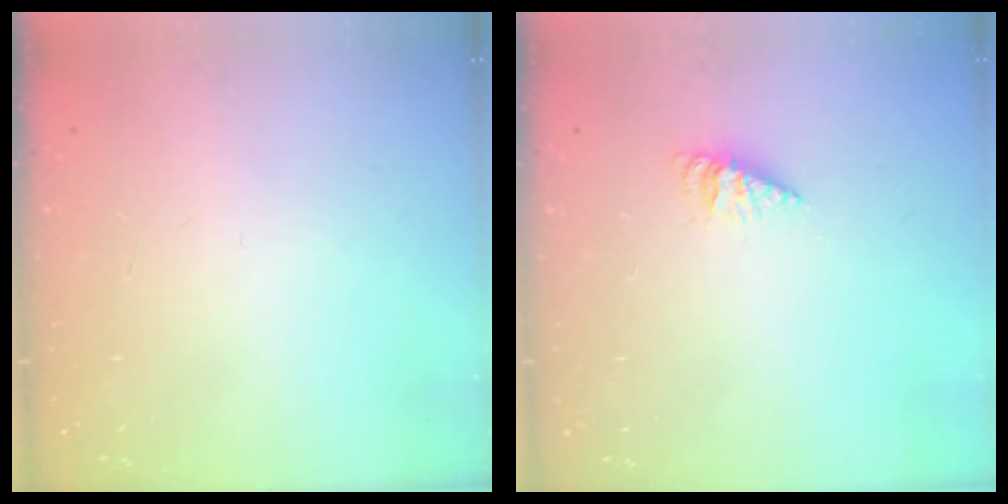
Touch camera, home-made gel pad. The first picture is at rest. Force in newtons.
{"total": 2.6, "press": 2.6, "slide": 0.4}